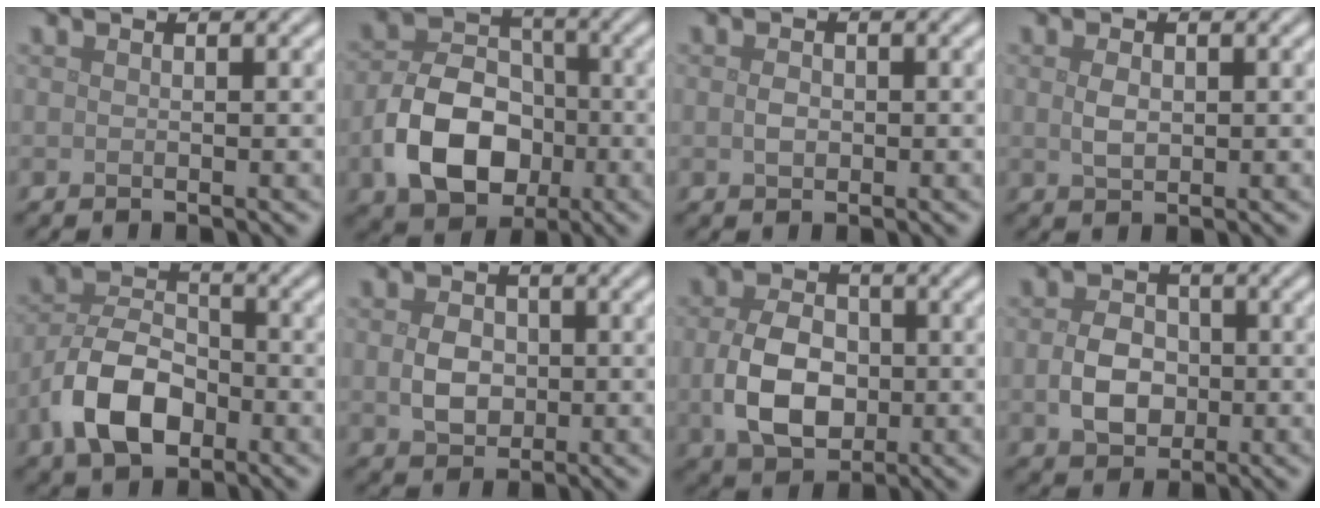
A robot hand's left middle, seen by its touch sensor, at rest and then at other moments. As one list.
[{"total": 8.1, "force": [-2.5, 5.7, 5.1], "torque": [-0.095, -0.003, -0.047]}, {"total": 1.2, "force": [-0.1, 0.9, 0.8], "torque": [-0.018, -0.001, -0.003]}, {"total": 1.7, "force": [0.2, 1.1, 1.3], "torque": [-0.030, -0.001, 0.005]}, {"total": 6.8, "force": [-3.0, 4.1, 4.6], "torque": [-0.086, 0.002, -0.061]}, {"total": 3.1, "force": [-0.1, 2.4, 1.9], "torque": [-0.040, -0.003, -0.005]}, {"total": 6.0, "force": [-0.7, 4.2, 4.2], "torque": [-0.095, -0.007, -0.012]}, {"total": 3.8, "force": [-0.6, 2.9, 2.4], "torque": [-0.045, 0.000, -0.013]}]